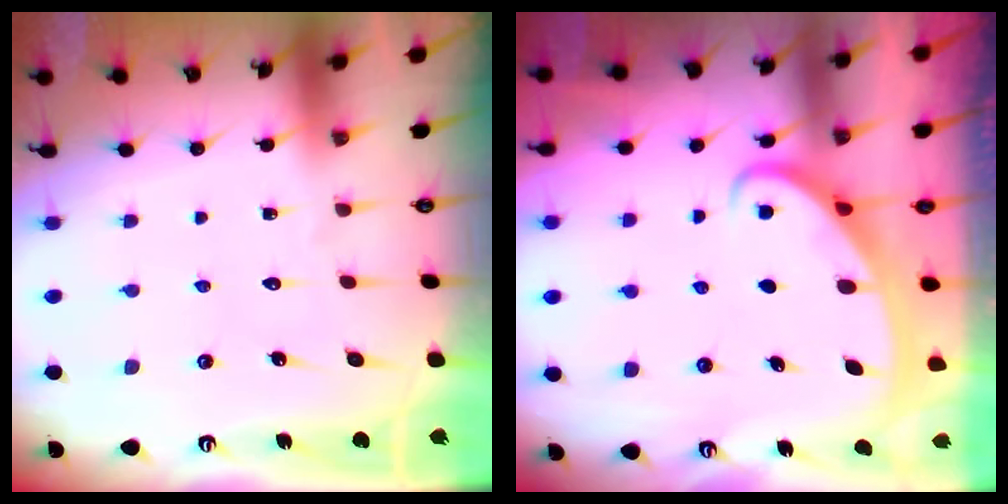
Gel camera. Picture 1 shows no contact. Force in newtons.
{"total": 2.4, "press": 2.4, "slide": 0.4}